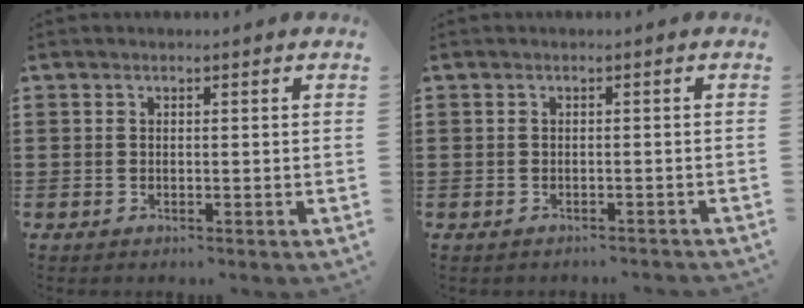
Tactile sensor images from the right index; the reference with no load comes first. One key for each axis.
{"total": 0.9, "fx": -0.8, "fy": 0.0, "fz": 0.1, "tx": -0.005, "ty": -0.003, "tz": -0.017}